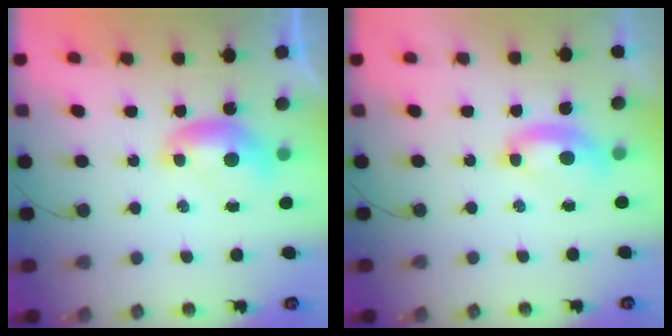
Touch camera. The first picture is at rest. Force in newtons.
{"total": 2.4, "press": 2.3, "slide": 0.7}